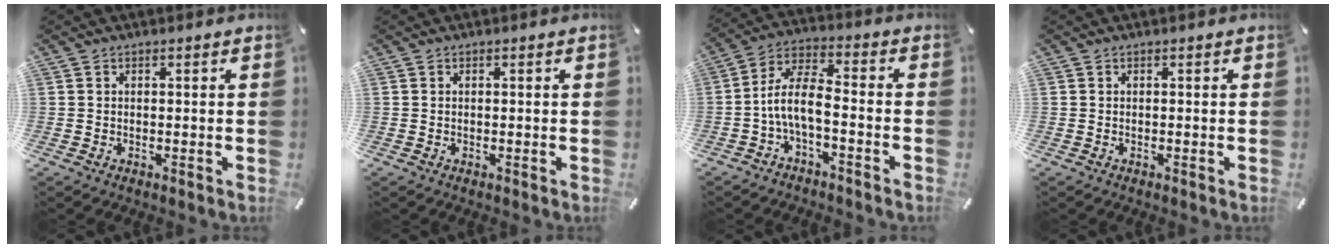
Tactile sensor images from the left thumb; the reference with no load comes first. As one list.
[{"total": 0.0}, {"total": 8.2, "force": [-3.2, 3.2, 6.8], "torque": [-0.140, 0.002, -0.058]}, {"total": 0.0}]